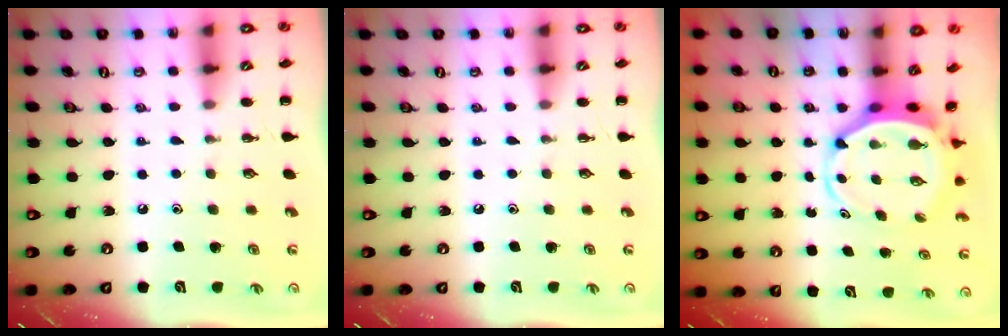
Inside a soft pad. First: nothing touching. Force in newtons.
{"total": 0.0}
{"total": 5.4, "press": 5.2, "slide": 1.2}